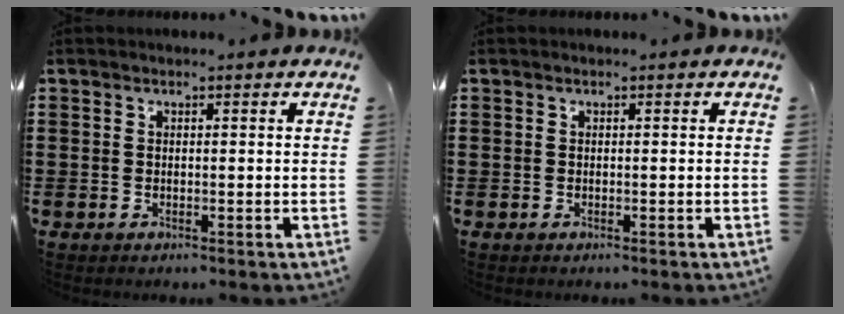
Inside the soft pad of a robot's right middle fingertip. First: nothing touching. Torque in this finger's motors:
{"motor_torque": [0.00, 0.00, -0.01, -0.01]}